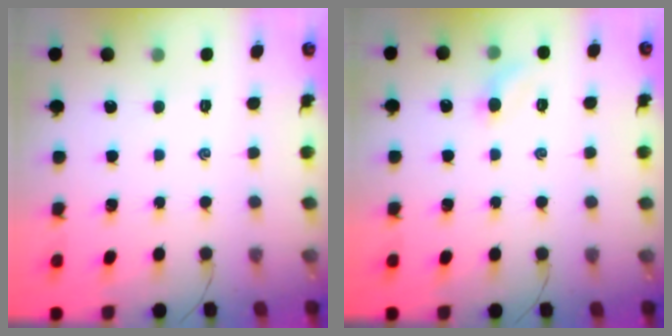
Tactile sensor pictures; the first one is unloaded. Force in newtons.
{"total": 4.4, "press": 4.3, "slide": 1.0}